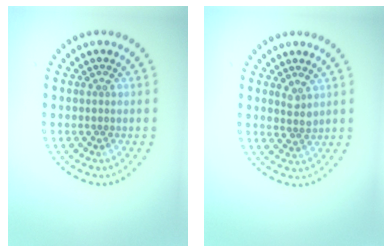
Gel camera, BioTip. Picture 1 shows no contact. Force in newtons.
{"total": 1.3, "press": 1.1, "slide": 0.7}